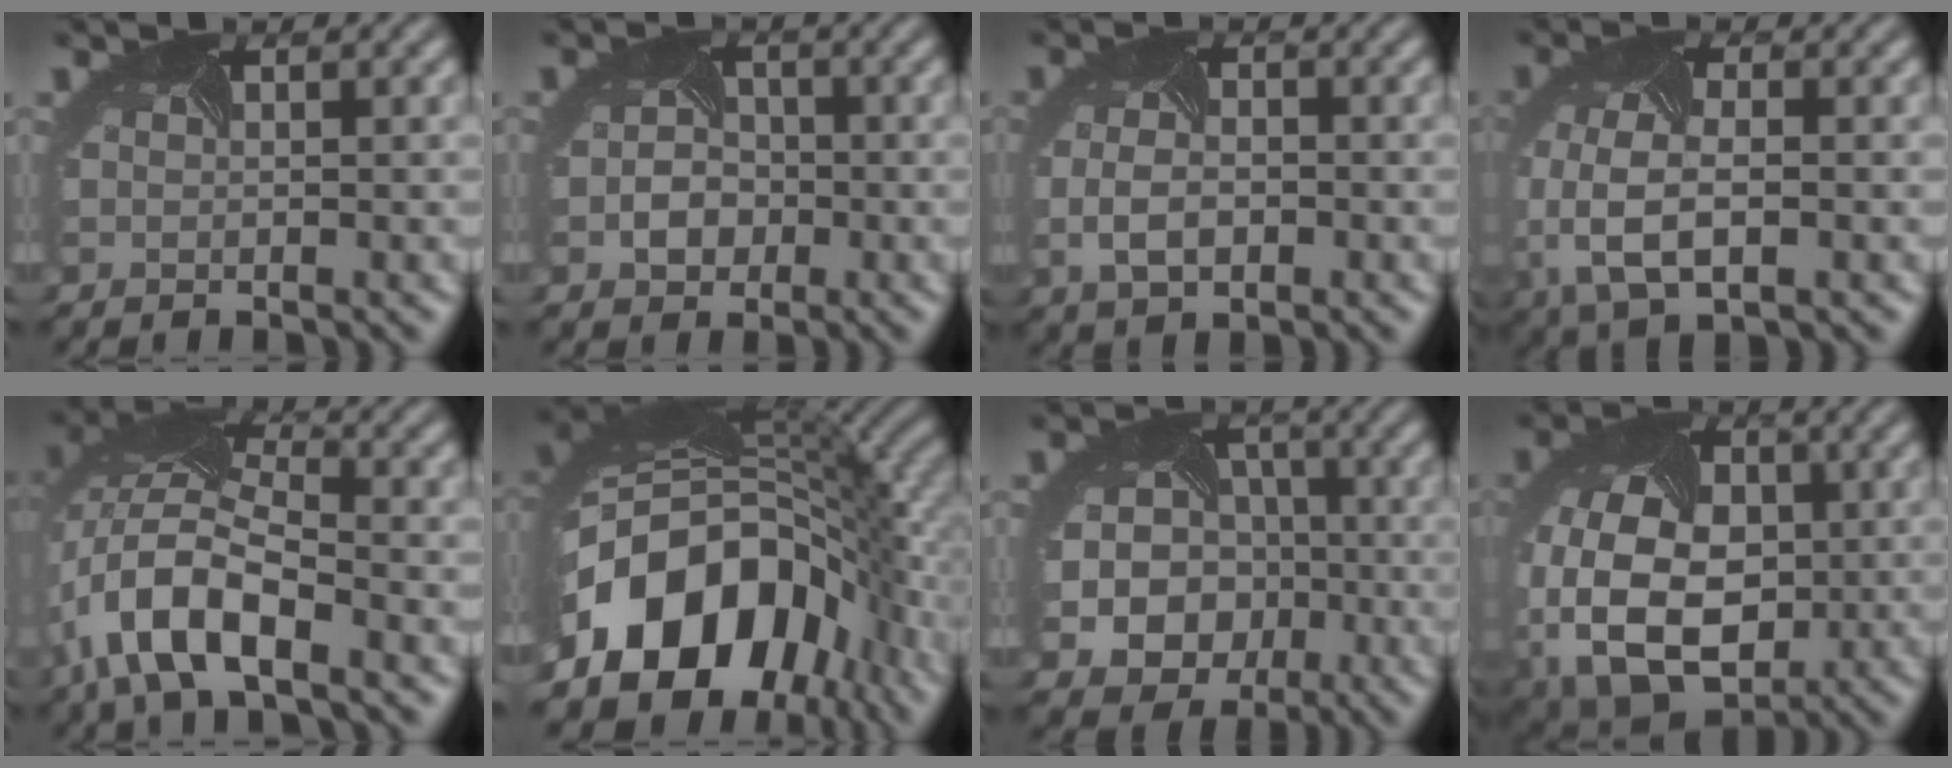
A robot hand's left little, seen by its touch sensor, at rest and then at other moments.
{"total": 2.7, "force": [-1.3, 2.1, 1.1], "torque": [-0.022, -0.003, -0.021]}
{"total": 3.2, "force": [-1.1, 2.0, 2.3], "torque": [-0.055, -0.006, -0.007]}
{"total": 6.0, "force": [-2.1, 3.1, 4.7], "torque": [-0.118, -0.016, -0.031]}
{"total": 9.6, "force": [-4.8, 4.1, 7.3], "torque": [-0.157, 0.005, -0.088]}
{"total": 16.2, "force": [-6.0, 11.3, 10.0], "torque": [-0.195, -0.032, -0.087]}
{"total": 11.1, "force": [-3.4, 9.7, 4.5], "torque": [-0.084, -0.027, -0.065]}
{"total": 13.3, "force": [-3.4, 9.1, 9.1], "torque": [-0.205, -0.039, -0.044]}